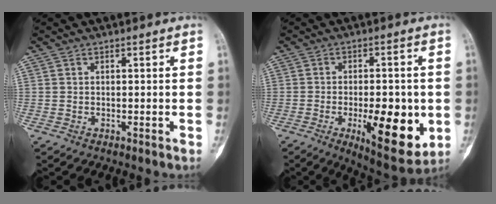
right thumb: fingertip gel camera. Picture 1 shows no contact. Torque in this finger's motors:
{"motor_torque": [-0.20, 1.02, 1.03, -0.54, 0.10]}